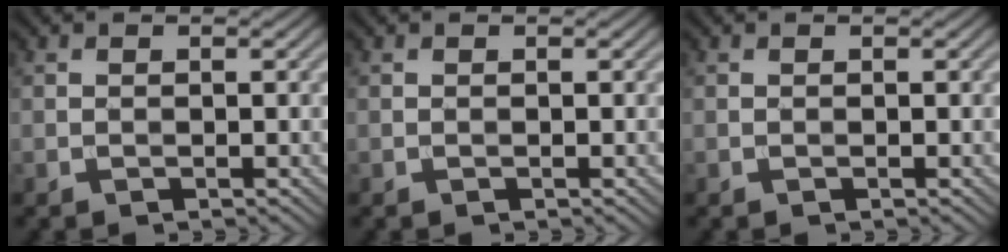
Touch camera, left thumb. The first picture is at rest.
{"total": 0.0}
{"total": 0.0}